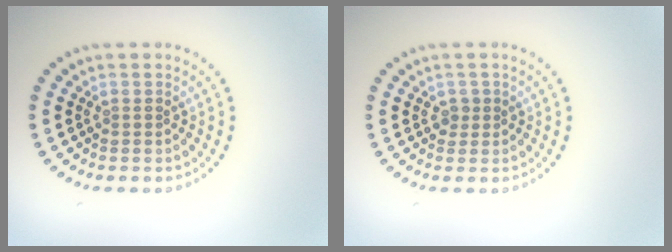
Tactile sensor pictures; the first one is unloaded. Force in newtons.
{"total": 0.9, "press": 0.7, "slide": 0.4}